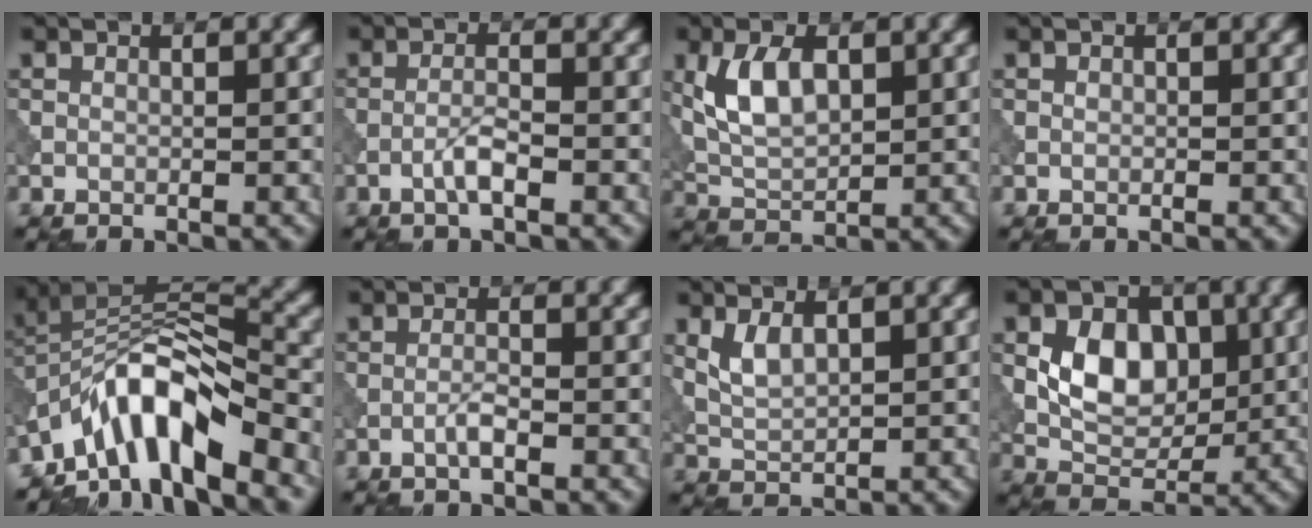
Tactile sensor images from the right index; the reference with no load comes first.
{"total": 2.1, "force": [-1.1, 0.4, 1.8], "torque": [-0.034, 0.007, -0.025]}
{"total": 5.1, "force": [1.4, 2.8, 4.1], "torque": [-0.088, 0.004, 0.029]}
{"total": 0.0}
{"total": 9.0, "force": [-6.2, 2.8, 6.0], "torque": [-0.081, 0.009, -0.122]}
{"total": 1.5, "force": [-0.8, 0.2, 1.3], "torque": [-0.024, 0.004, -0.018]}
{"total": 2.5, "force": [1.1, 1.2, 1.9], "torque": [-0.045, -0.002, 0.026]}
{"total": 6.0, "force": [0.9, 4.3, 4.2], "torque": [-0.068, -0.003, 0.017]}